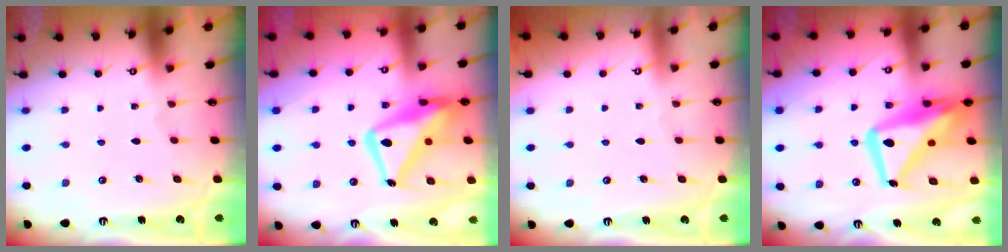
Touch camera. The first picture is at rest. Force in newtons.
{"total": 18.7, "press": 18.6, "slide": 1.7}
{"total": 3.9, "press": 3.9, "slide": 0.0}
{"total": 19.4, "press": 19.4, "slide": 1.5}